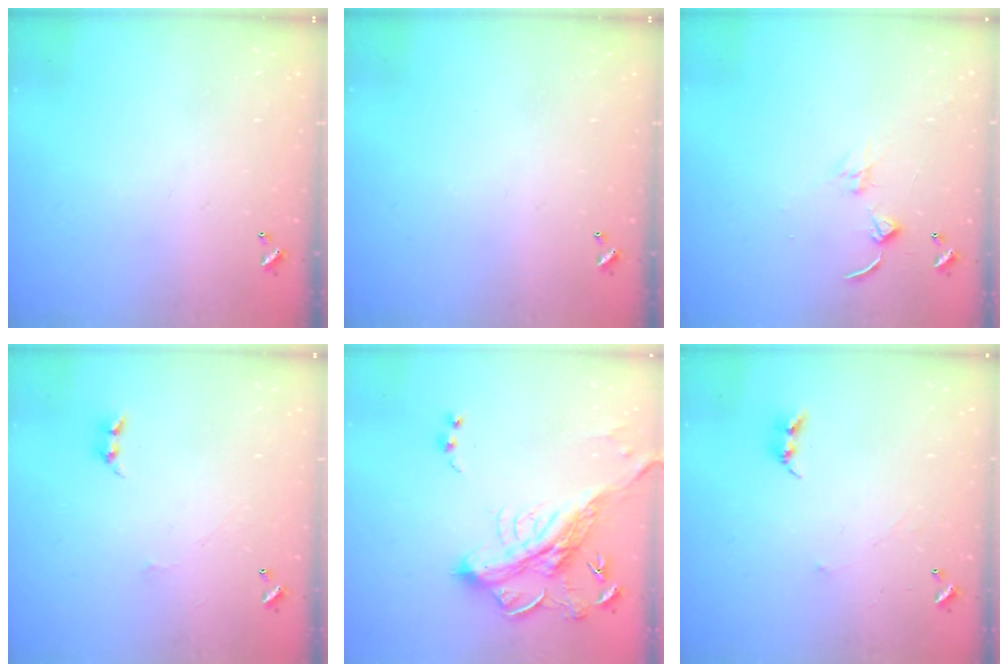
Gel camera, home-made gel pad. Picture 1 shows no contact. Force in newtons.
{"total": 0.0}
{"total": 1.4, "press": 1.3, "slide": 0.3}
{"total": 0.9, "press": 0.8, "slide": 0.4}
{"total": 6.8, "press": 6.6, "slide": 1.7}
{"total": 2.7, "press": 2.7, "slide": 0.3}